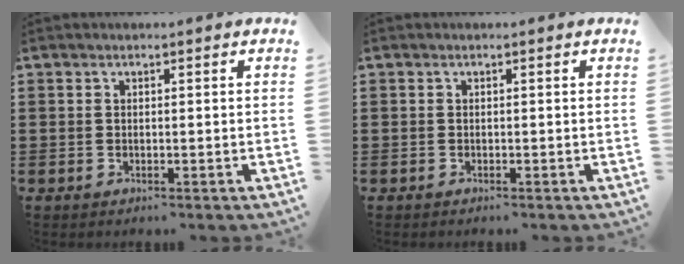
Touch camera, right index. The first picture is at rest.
{"total": 0.0}